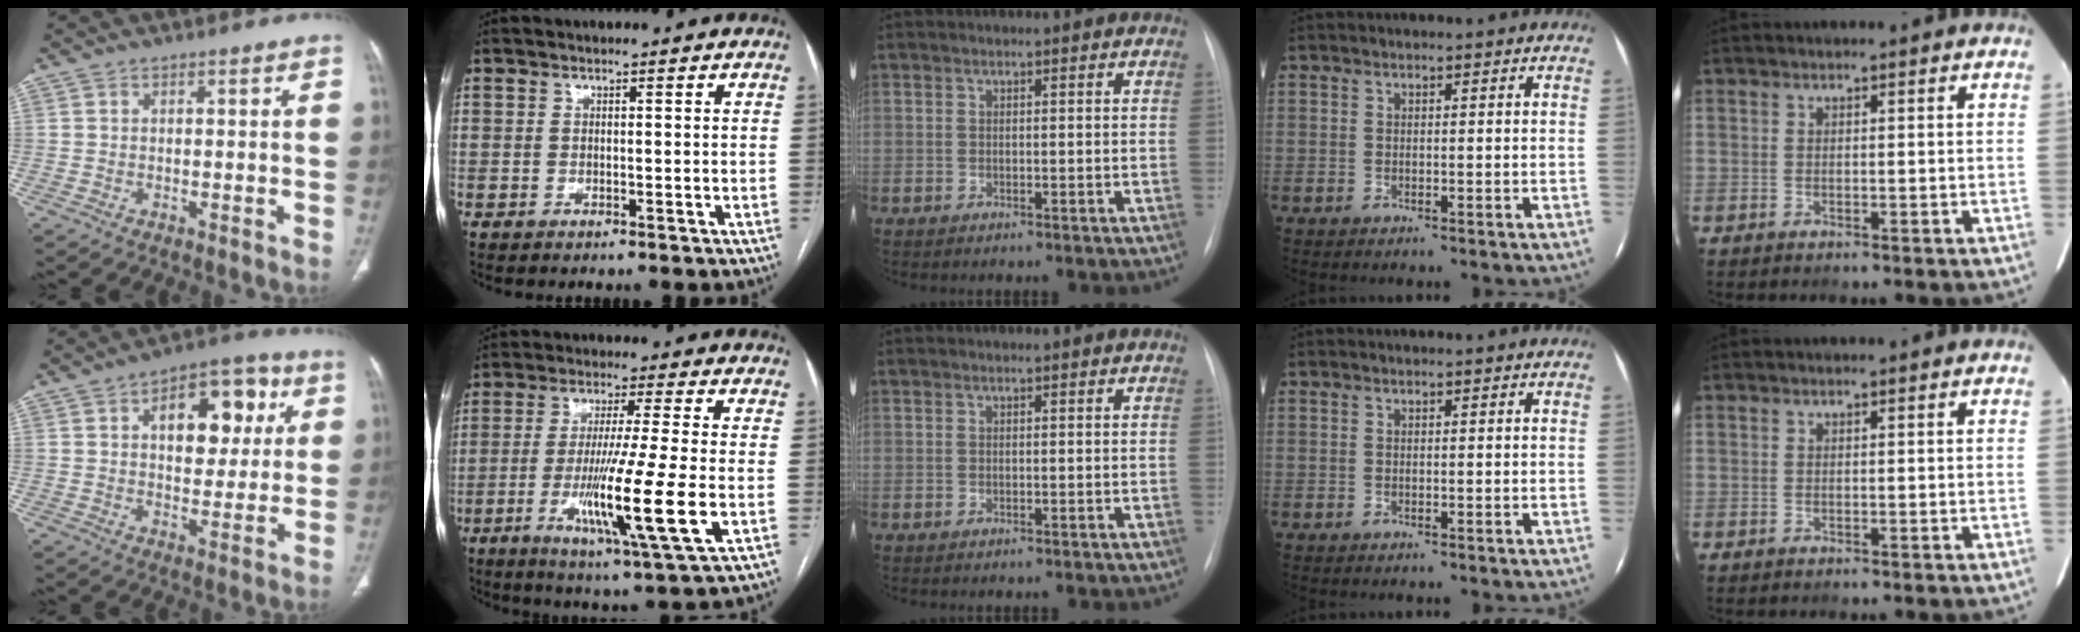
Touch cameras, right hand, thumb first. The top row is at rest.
{"thumb": {"total": 14.8, "force": [4.2, 8.7, 11.2], "torque": [-0.106, 0.007, 0.060]}, "index": {"total": 14.6, "force": [-3.6, -0.8, 14.1], "torque": [-0.261, -0.031, -0.066]}}